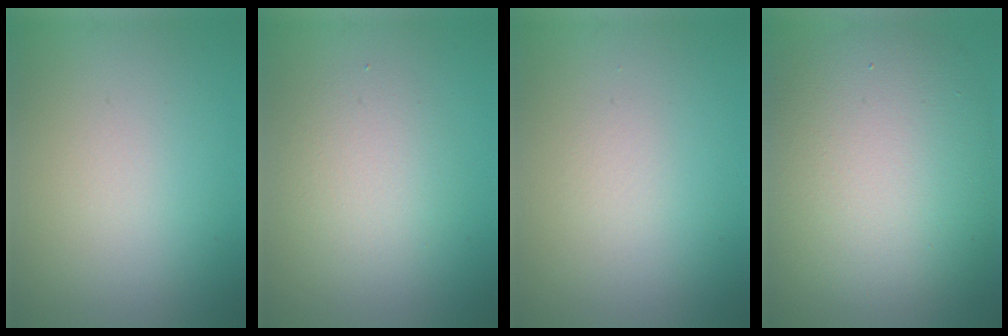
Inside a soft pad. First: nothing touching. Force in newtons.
{"total": 2.6, "press": 2.6, "slide": 0.2}
{"total": 0.6, "press": 0.6, "slide": 0.1}
{"total": 12.0, "press": 12.0, "slide": 0.5}